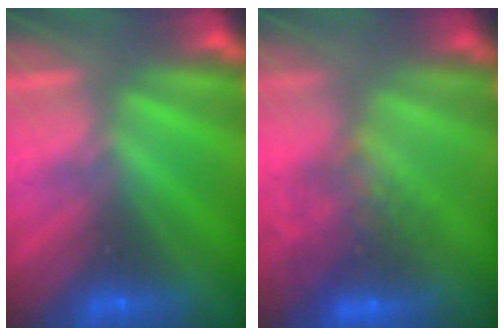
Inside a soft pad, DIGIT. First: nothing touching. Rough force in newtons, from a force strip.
{"total": 8.6}